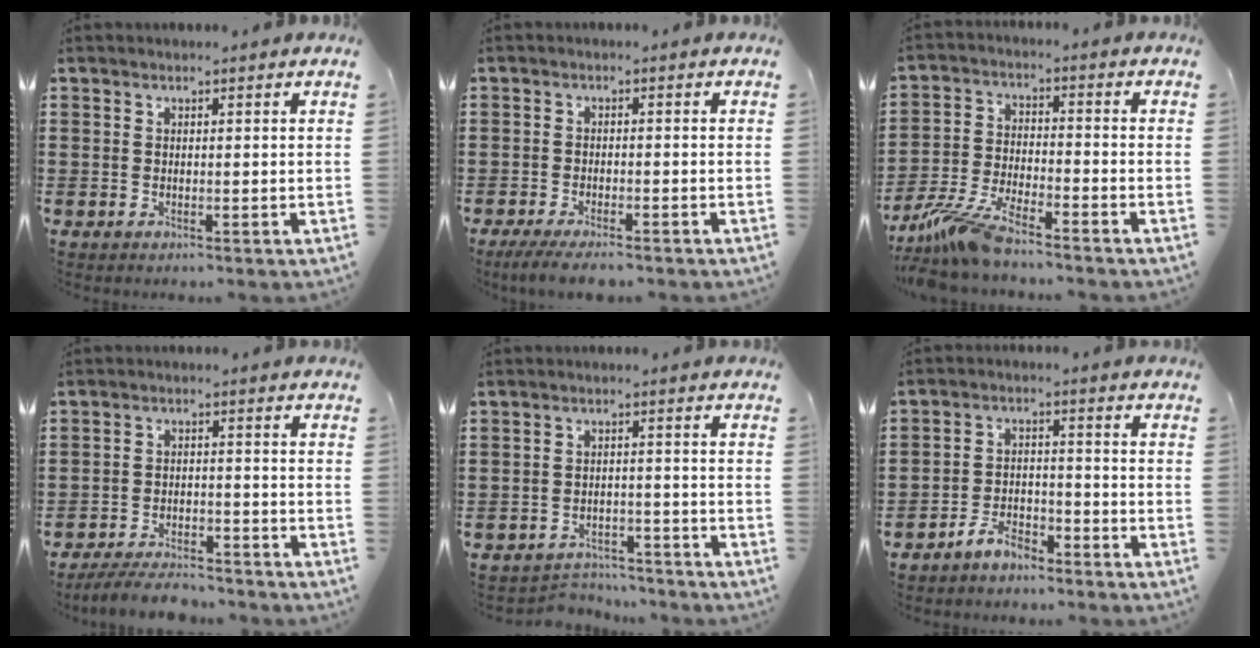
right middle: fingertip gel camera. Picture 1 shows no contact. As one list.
[{"total": 3.3, "force": [-3.0, 0.4, 1.3], "torque": [-0.038, -0.007, -0.063]}, {"total": 7.8, "force": [-6.9, 0.7, 3.7], "torque": [-0.100, -0.010, -0.140]}, {"total": 5.0, "force": [-4.8, 0.8, 1.2], "torque": [-0.026, 0.002, -0.096]}, {"total": 3.6, "force": [-3.5, 0.7, 0.0], "torque": [-0.008, 0.002, -0.075]}, {"total": 4.7, "force": [-4.4, 1.3, 1.0], "torque": [-0.026, 0.009, -0.089]}]